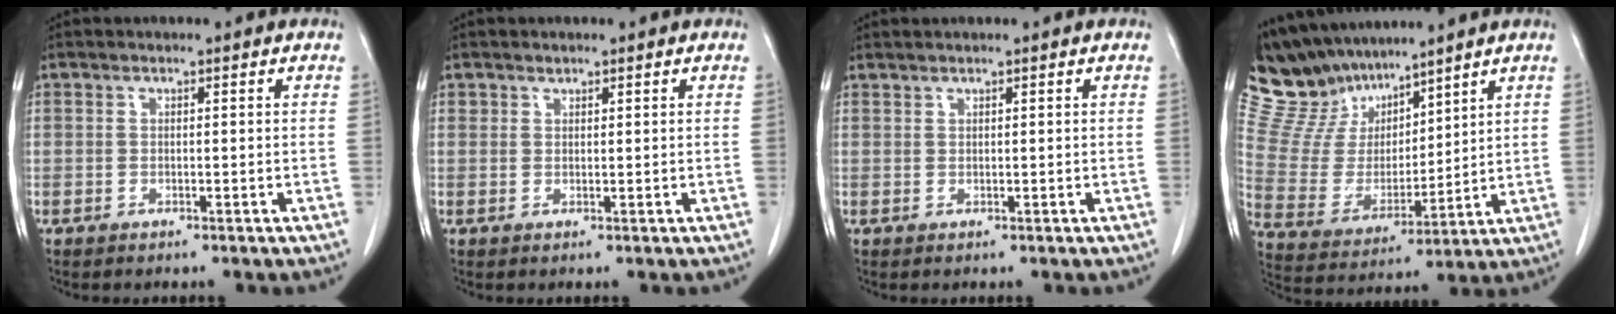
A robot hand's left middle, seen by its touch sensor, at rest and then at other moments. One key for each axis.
{"total": 0.8, "fx": 0.6, "fy": 0.5, "fz": 0.0, "tx": 0.005, "ty": -0.003, "tz": 0.008}
{"total": 0.8, "fx": 0.8, "fy": -0.1, "fz": 0.0, "tx": -0.004, "ty": 0.002, "tz": 0.020}
{"total": 13.5, "fx": 12.1, "fy": 4.9, "fz": 3.5, "tx": -0.089, "ty": 0.019, "tz": 0.245}